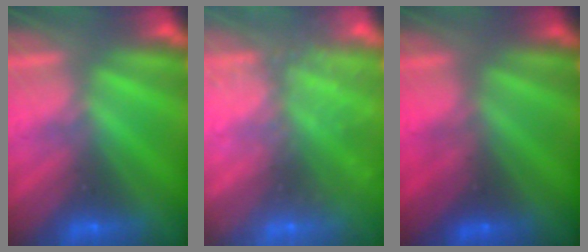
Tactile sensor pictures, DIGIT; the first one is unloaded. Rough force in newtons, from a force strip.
{"total": 6.7}
{"total": 2.2}